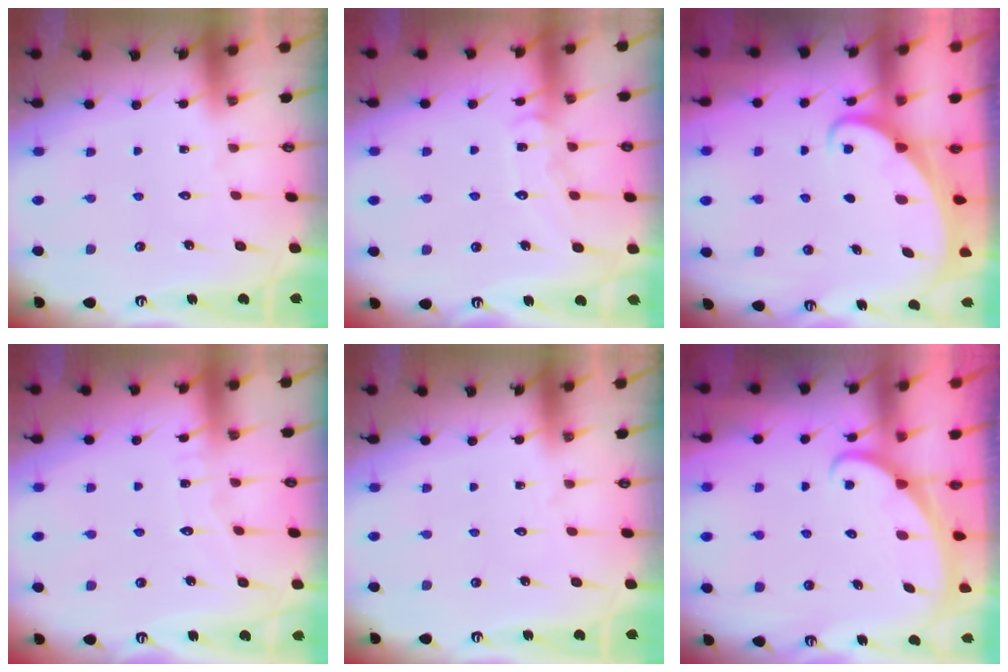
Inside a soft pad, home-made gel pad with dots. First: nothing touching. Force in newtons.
{"total": 9.1, "press": 9.0, "slide": 0.8}
{"total": 2.7, "press": 2.7, "slide": 0.2}
{"total": 4.8, "press": 4.7, "slide": 0.4}
{"total": 0.0}
{"total": 2.2, "press": 2.2, "slide": 0.1}